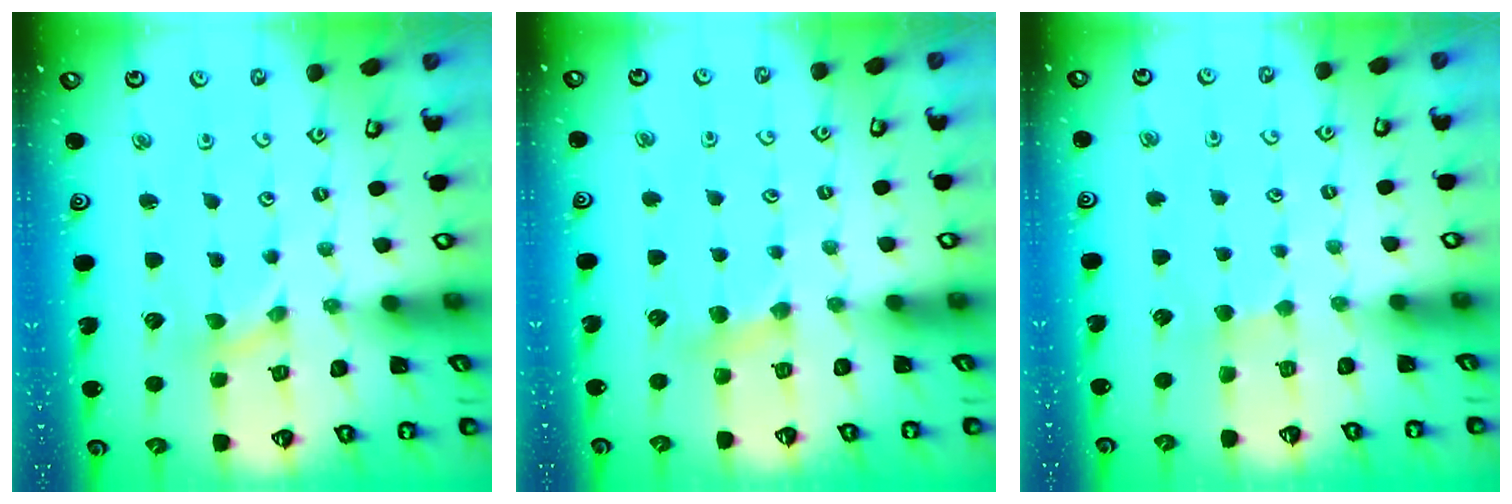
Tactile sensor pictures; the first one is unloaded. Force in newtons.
{"total": 4.4, "press": 4.3, "slide": 0.6}
{"total": 2.3, "press": 2.2, "slide": 0.4}